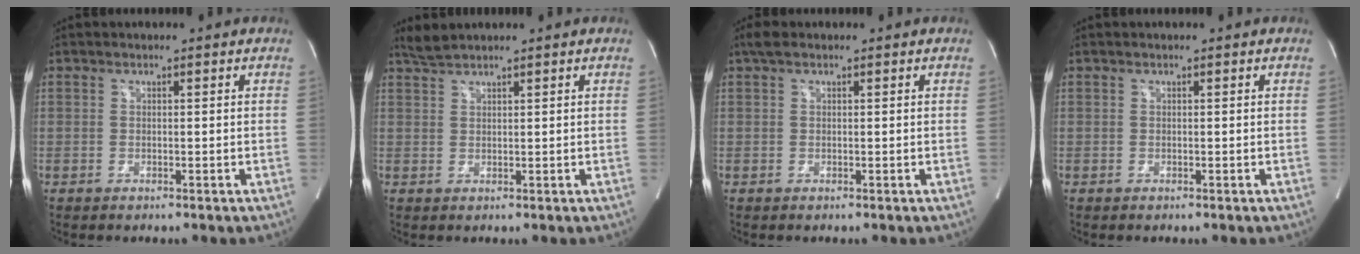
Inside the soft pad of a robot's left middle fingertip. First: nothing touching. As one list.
[{"total": 2.0, "force": [2.0, -0.3, 0.3], "torque": [-0.013, 0.010, 0.047]}, {"total": 1.0, "force": [0.7, 0.4, 0.6], "torque": [-0.017, 0.018, 0.013]}, {"total": 0.0}]